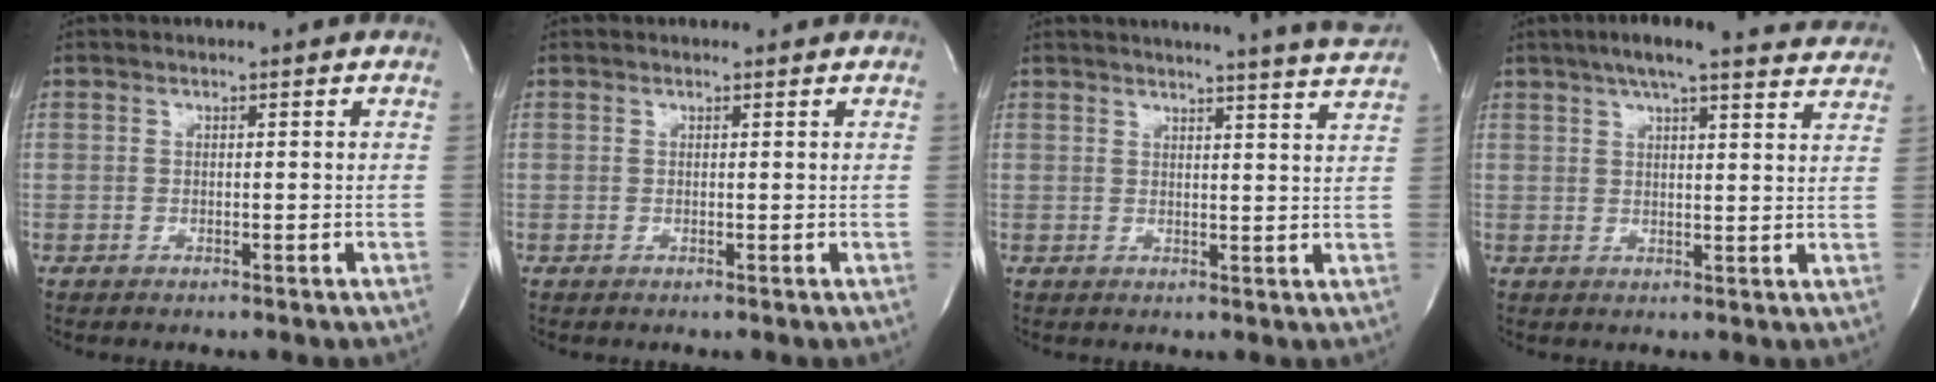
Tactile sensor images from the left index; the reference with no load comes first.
{"total": 0.0}
{"total": 12.3, "force": [11.6, -1.5, 3.8], "torque": [-0.061, -0.054, 0.124]}
{"total": 17.8, "force": [15.6, 2.3, 8.2], "torque": [-0.118, 0.022, 0.190]}